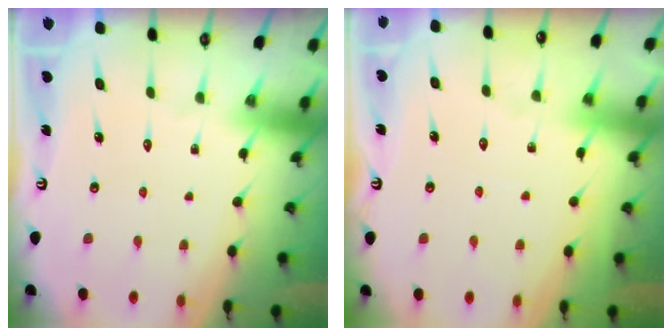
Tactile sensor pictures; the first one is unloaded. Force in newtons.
{"total": 4.4, "press": 4.3, "slide": 0.7}